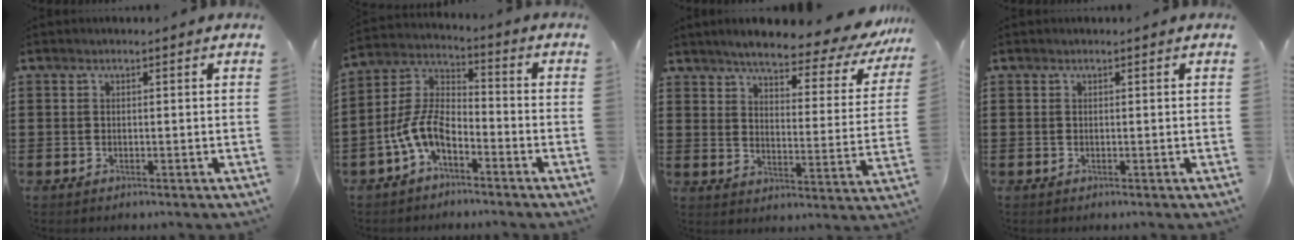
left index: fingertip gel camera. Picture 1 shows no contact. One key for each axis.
{"total": 8.3, "fx": -5.1, "fy": 3.9, "fz": 5.3, "tx": -0.139, "ty": -0.008, "tz": -0.109}
{"total": 6.1, "fx": 5.4, "fy": 0.7, "fz": 2.7, "tx": -0.063, "ty": -0.040, "tz": 0.085}
{"total": 0.0}